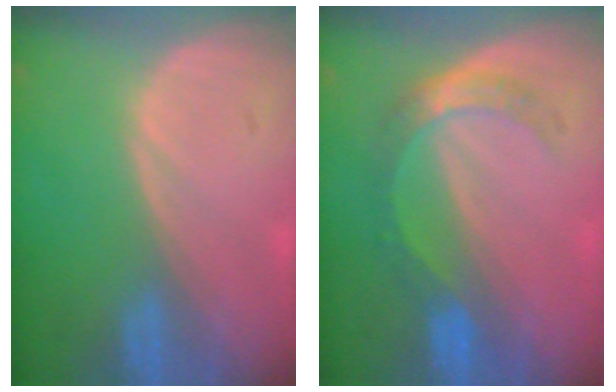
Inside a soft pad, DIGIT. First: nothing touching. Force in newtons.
{"total": 5.4, "press": 4.8, "slide": 2.4}